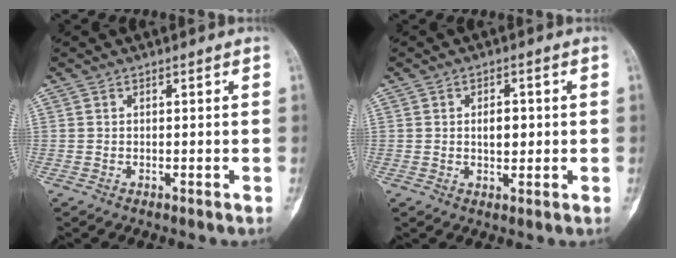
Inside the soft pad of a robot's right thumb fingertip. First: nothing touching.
{"total": 3.9, "force": [0.2, 2.3, 3.1], "torque": [-0.037, 0.001, 0.006]}